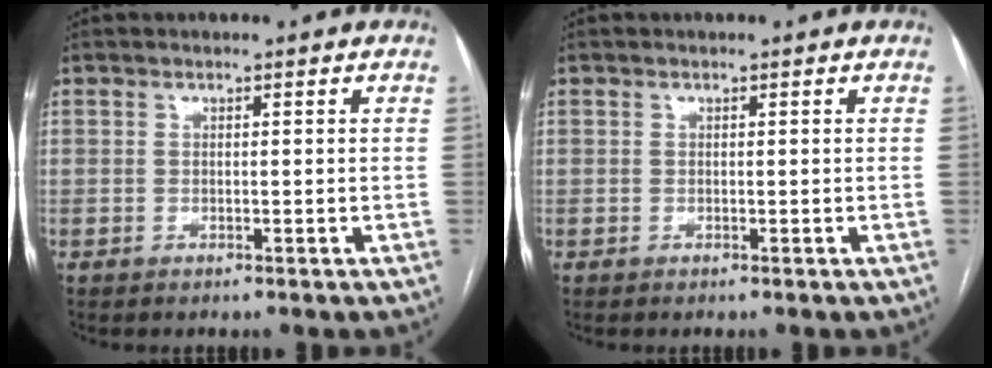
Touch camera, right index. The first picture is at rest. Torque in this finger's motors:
{"motor_torque": [0.00, 0.00, 0.00, 0.00]}